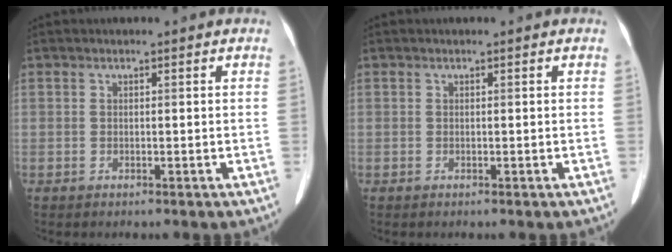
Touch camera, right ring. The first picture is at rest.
{"total": 0.0}